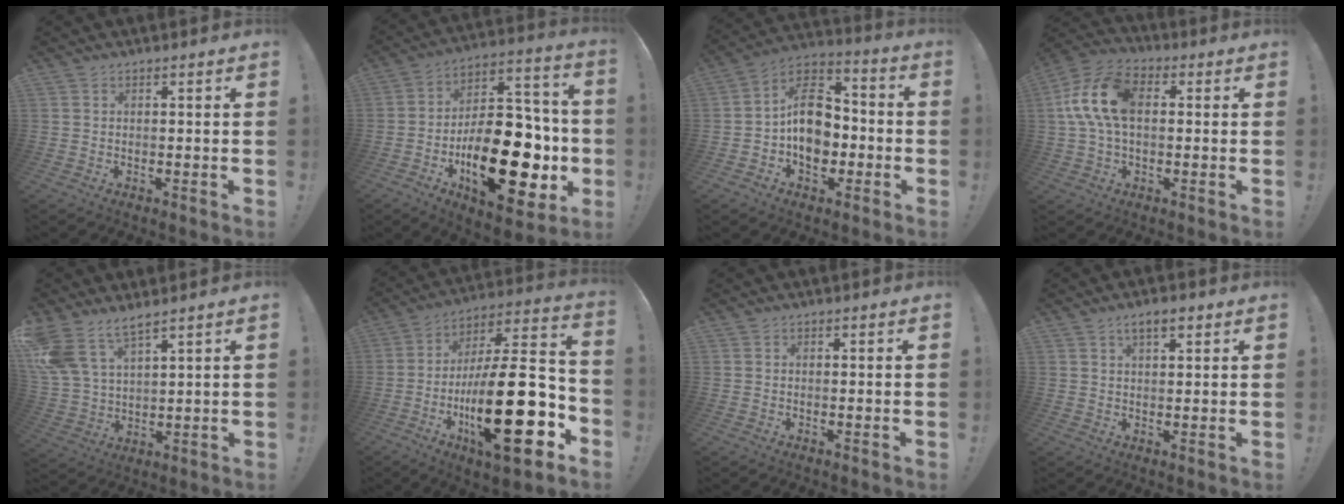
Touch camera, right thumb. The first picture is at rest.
{"total": 29.1, "force": [-8.1, 15.0, 23.6], "torque": [-0.381, 0.056, -0.109]}
{"total": 15.3, "force": [-1.1, 11.4, 10.2], "torque": [-0.151, 0.023, -0.013]}
{"total": 15.0, "force": [1.6, 9.3, 11.6], "torque": [-0.241, 0.011, 0.030]}
{"total": 10.5, "force": [8.0, 4.4, 5.1], "torque": [-0.125, -0.034, 0.159]}
{"total": 29.4, "force": [-8.0, 9.7, 26.6], "torque": [-0.468, 0.029, -0.127]}
{"total": 0.0}
{"total": 4.6, "force": [2.5, 1.8, 3.5], "torque": [-0.049, -0.007, 0.040]}